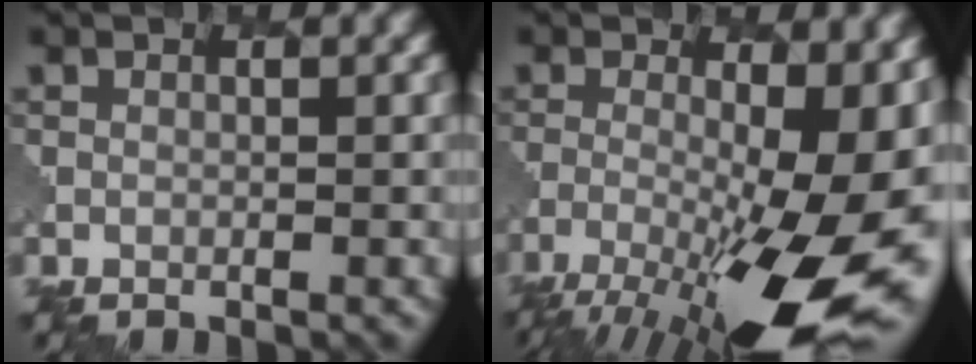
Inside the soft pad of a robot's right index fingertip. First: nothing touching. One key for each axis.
{"total": 16.0, "fx": -5.4, "fy": 5.1, "fz": 14.2, "tx": -0.218, "ty": -0.018, "tz": -0.074}